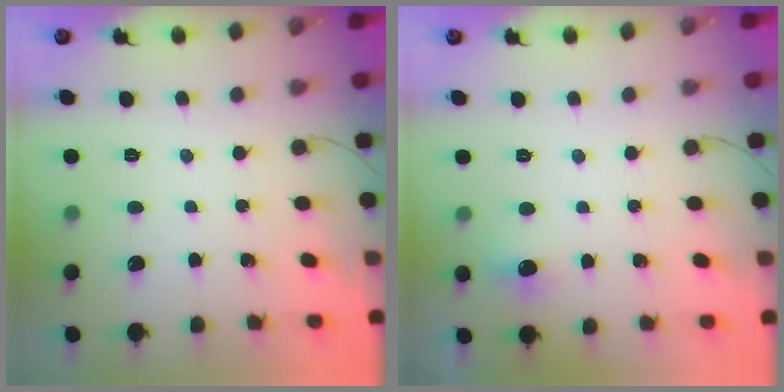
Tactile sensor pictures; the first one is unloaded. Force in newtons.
{"total": 4.5, "press": 4.1, "slide": 1.8}